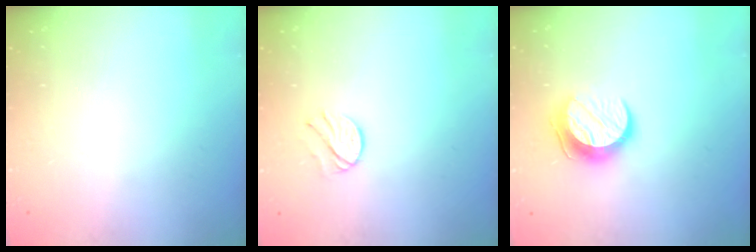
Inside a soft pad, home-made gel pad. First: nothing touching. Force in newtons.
{"total": 7.6, "press": 7.6, "slide": 0.4}
{"total": 10.4, "press": 10.3, "slide": 0.7}